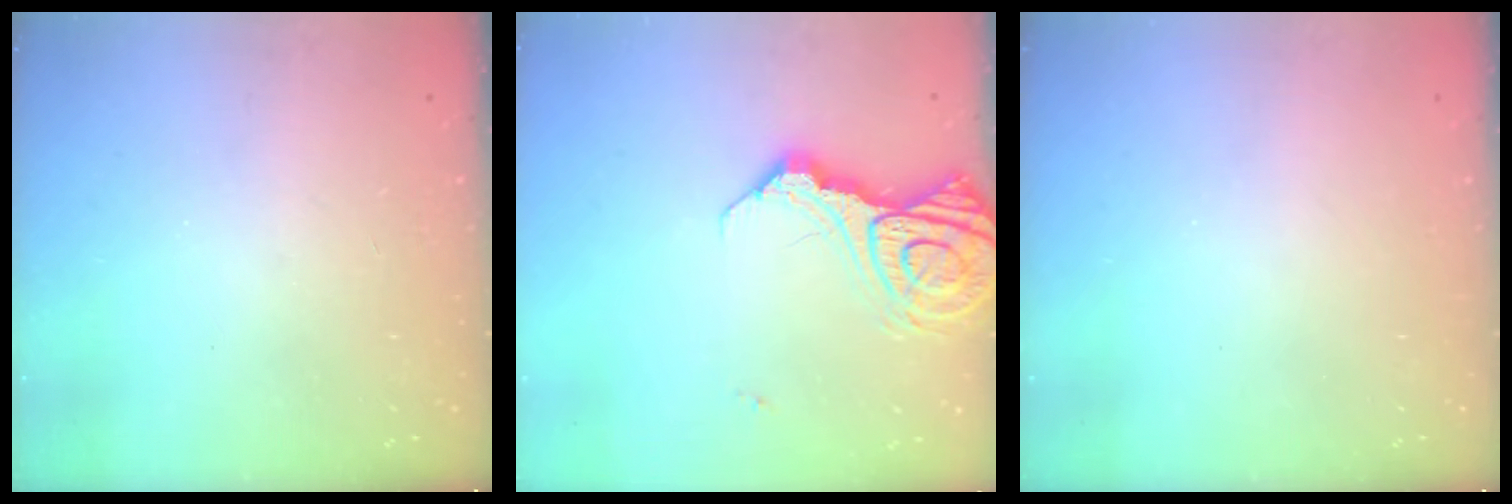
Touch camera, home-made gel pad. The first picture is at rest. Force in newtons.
{"total": 15.1, "press": 15.0, "slide": 1.8}
{"total": 0.0}